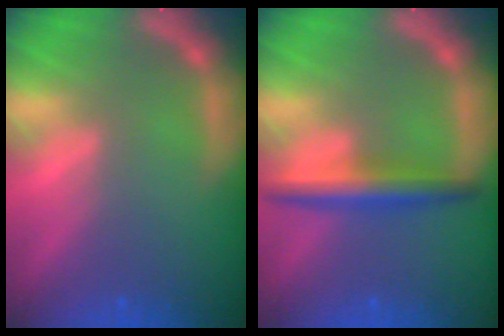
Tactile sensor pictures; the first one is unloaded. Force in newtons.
{"total": 4.0}